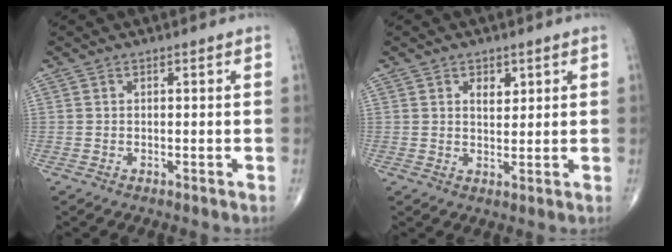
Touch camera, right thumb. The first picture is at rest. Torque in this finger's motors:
{"motor_torque": [-0.01, 0.01, -0.01, 0.02, 0.00]}